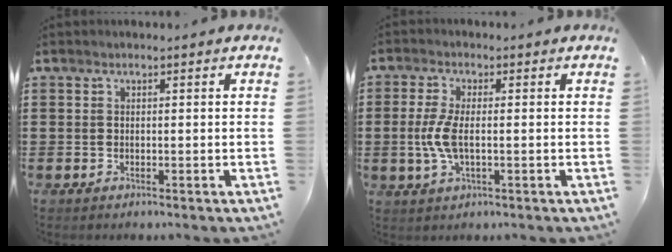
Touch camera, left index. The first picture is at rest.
{"total": 5.0, "force": [-0.4, 1.9, 4.6], "torque": [-0.117, -0.008, -0.017]}